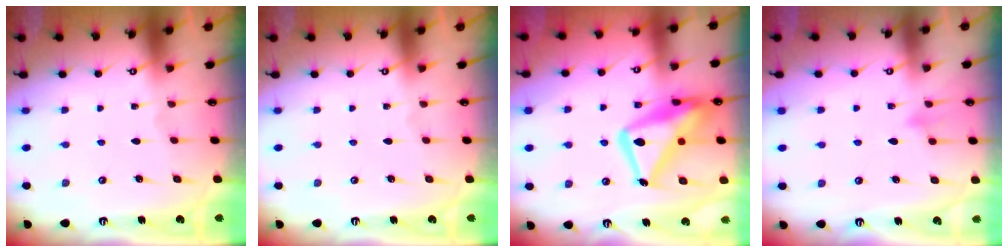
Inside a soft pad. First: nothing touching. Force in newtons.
{"total": 0.0}
{"total": 18.8, "press": 18.7, "slide": 1.9}
{"total": 8.2, "press": 8.2, "slide": 0.8}